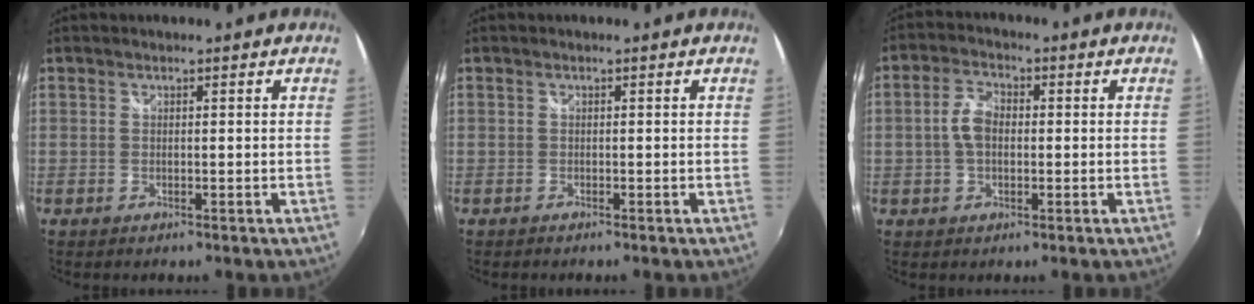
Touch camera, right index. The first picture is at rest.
{"total": 0.0}
{"total": 5.1, "force": [-0.2, 3.3, 3.9], "torque": [-0.080, 0.013, -0.003]}